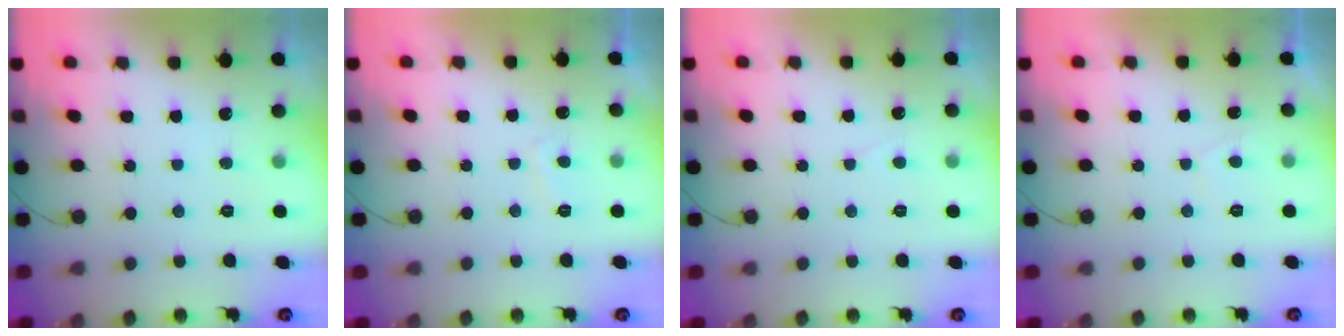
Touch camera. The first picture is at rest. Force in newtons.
{"total": 2.4, "press": 2.3, "slide": 0.7}
{"total": 1.9, "press": 1.9, "slide": 0.2}
{"total": 0.9, "press": 0.7, "slide": 0.5}